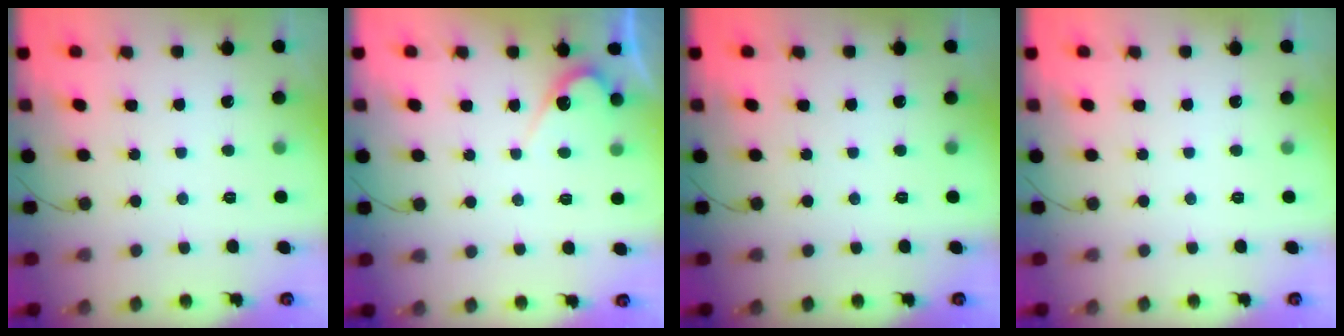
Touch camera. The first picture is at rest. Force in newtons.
{"total": 4.8, "press": 4.7, "slide": 0.3}
{"total": 0.0}
{"total": 0.0}